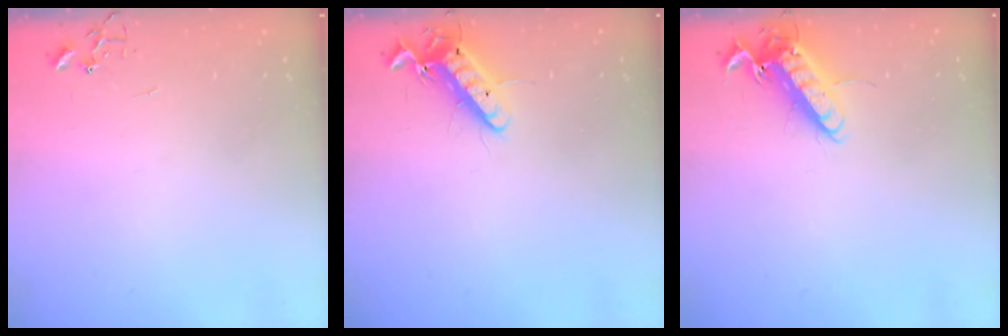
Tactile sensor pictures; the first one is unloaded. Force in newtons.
{"total": 13.1, "press": 12.9, "slide": 2.2}
{"total": 13.5, "press": 13.5, "slide": 1.2}